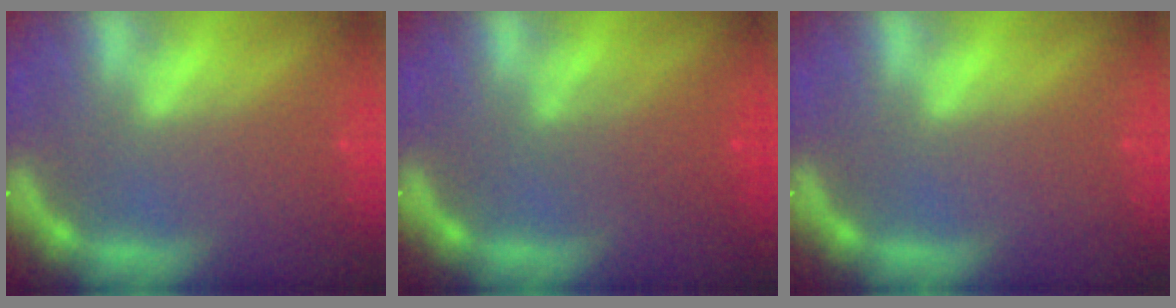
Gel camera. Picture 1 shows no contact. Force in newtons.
{"total": 3.1}
{"total": 0.0}